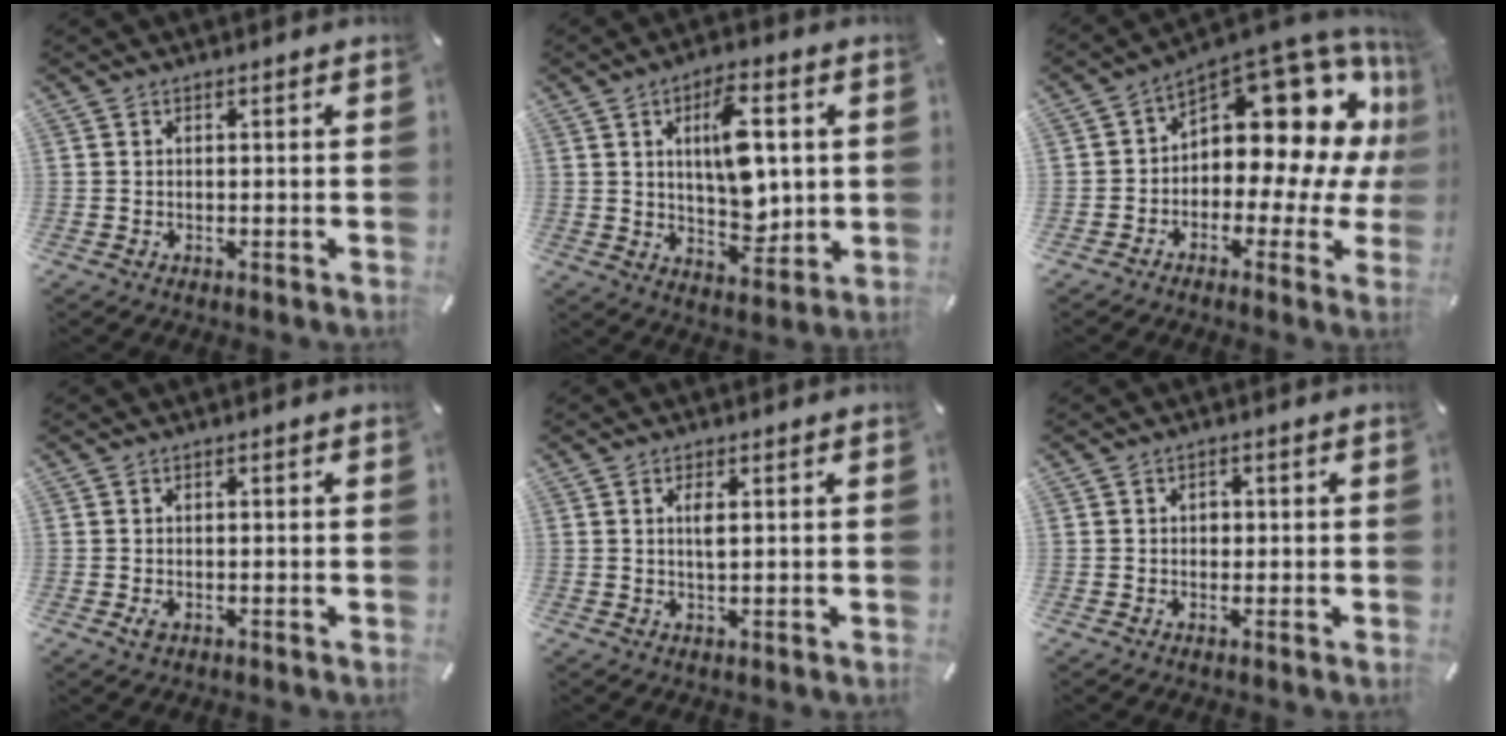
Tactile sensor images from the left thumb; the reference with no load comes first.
{"total": 12.6, "force": [2.7, 7.1, 10.1], "torque": [-0.150, -0.008, 0.040]}
{"total": 16.3, "force": [7.9, 9.0, 11.1], "torque": [-0.131, -0.082, 0.127]}
{"total": 1.5, "force": [-0.4, 0.9, 1.2], "torque": [-0.020, 0.000, -0.007]}
{"total": 2.6, "force": [0.6, 0.7, 2.4], "torque": [-0.058, 0.000, 0.006]}
{"total": 1.2, "force": [0.0, 1.0, 0.6], "torque": [-0.005, 0.001, -0.003]}